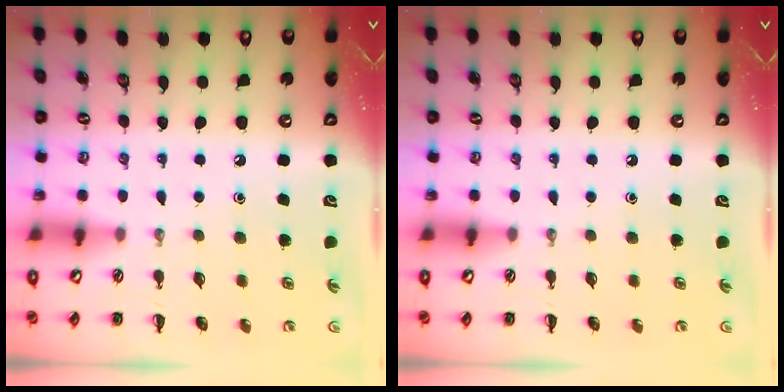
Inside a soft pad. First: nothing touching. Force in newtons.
{"total": 0.0}